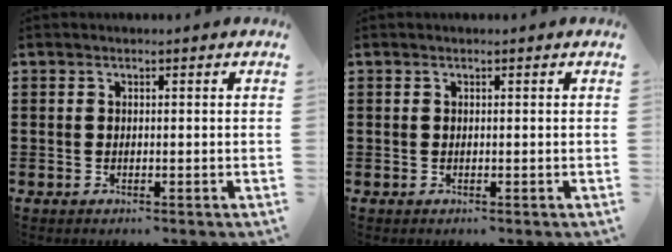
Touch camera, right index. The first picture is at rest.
{"total": 0.0}